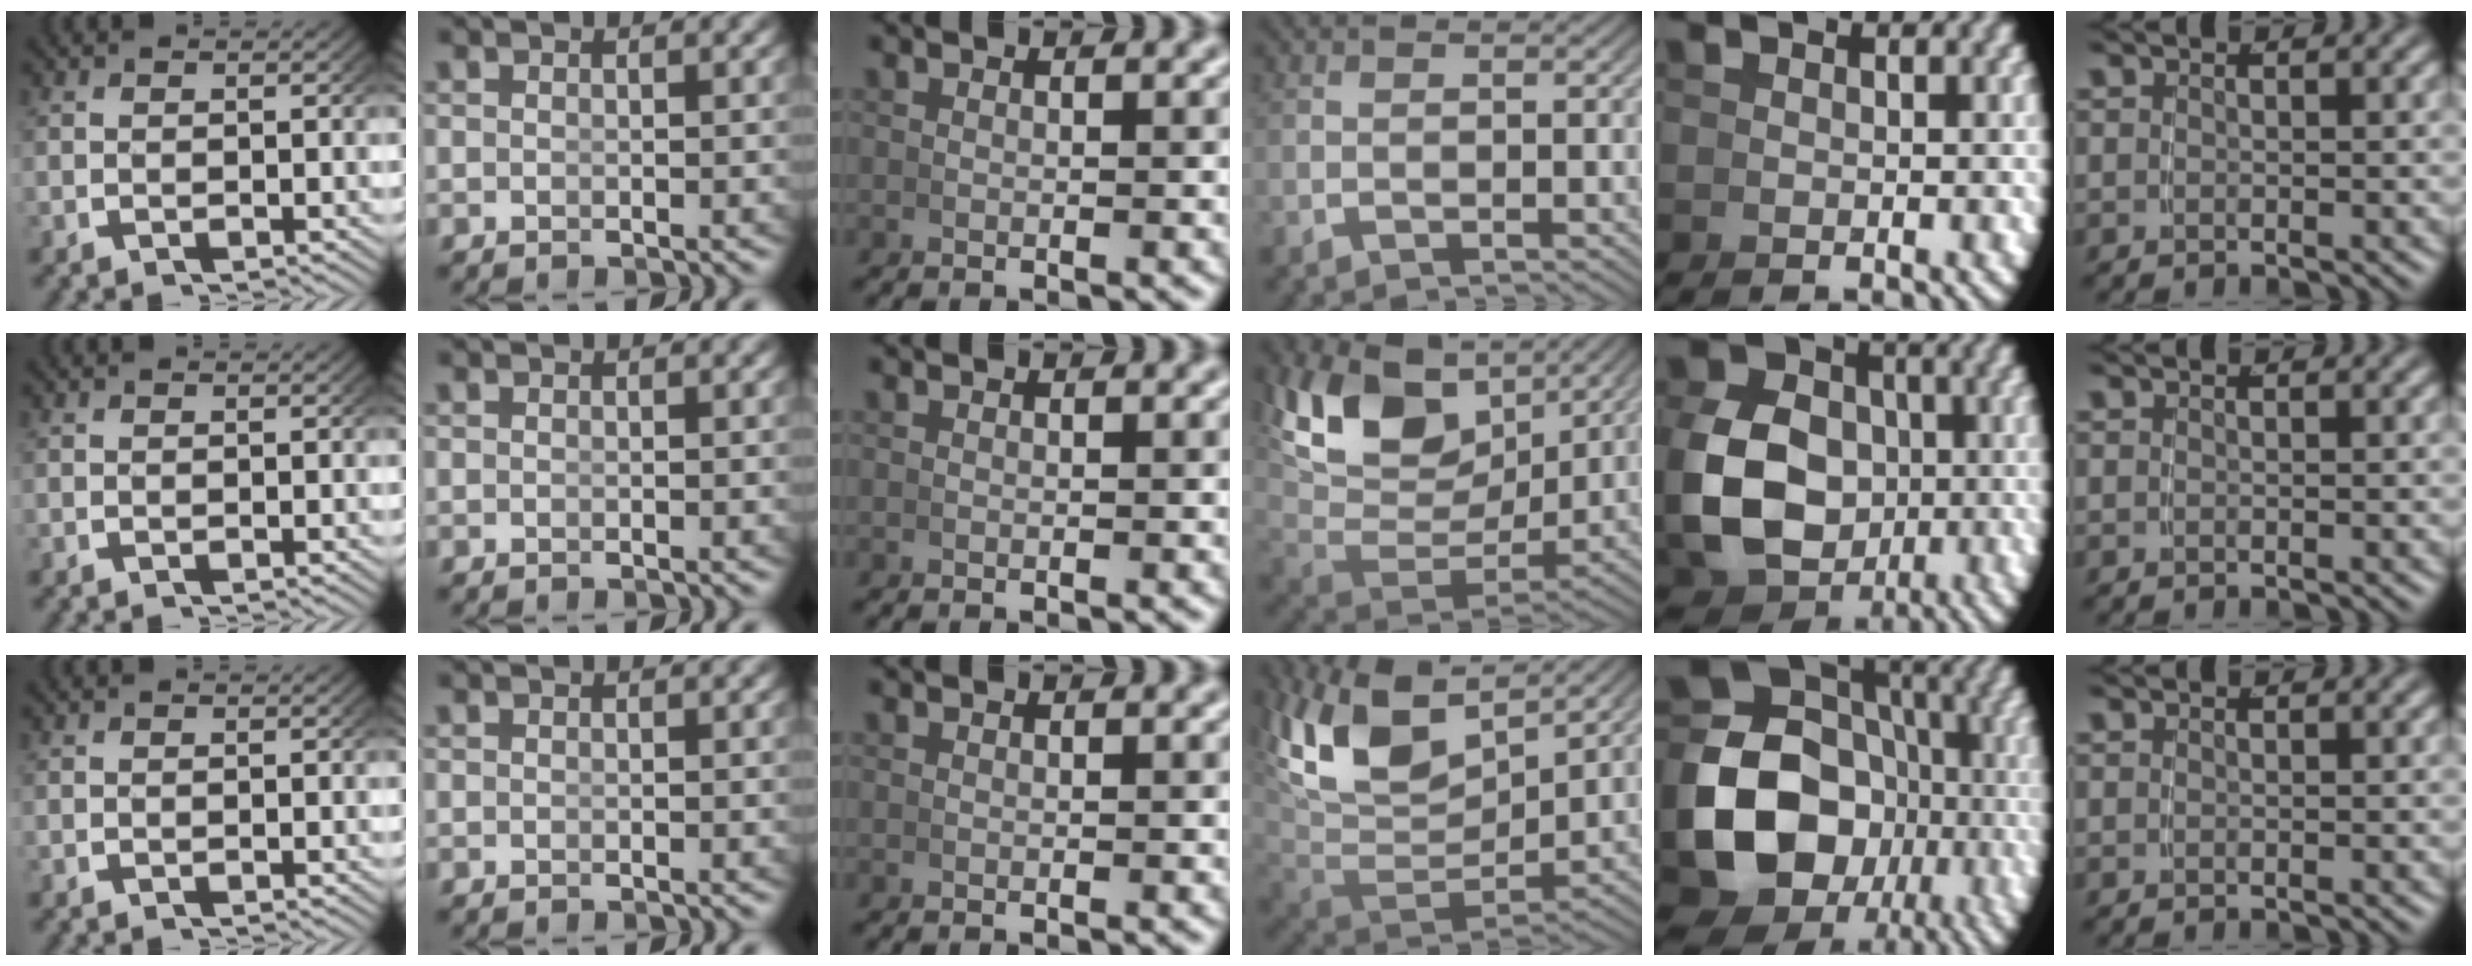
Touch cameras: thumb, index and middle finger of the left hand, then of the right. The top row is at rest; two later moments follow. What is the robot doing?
{"motion": "grasp_and_lifting", "object": "coin"}